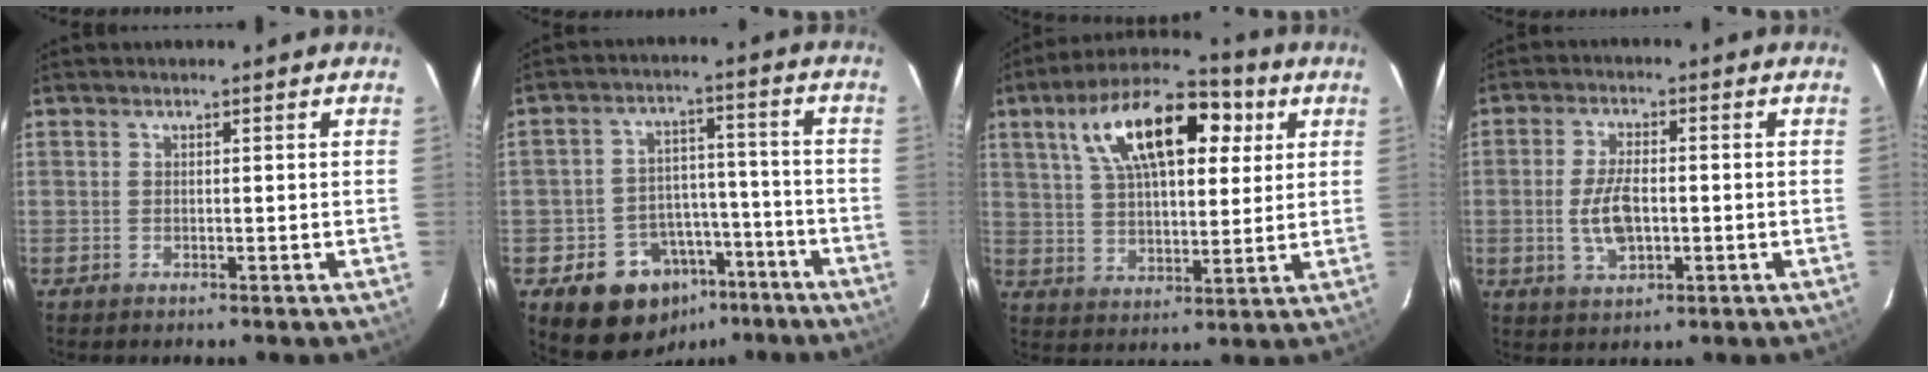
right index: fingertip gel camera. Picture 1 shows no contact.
{"total": 14.0, "force": [-8.2, 10.2, 4.8], "torque": [-0.104, 0.038, -0.097]}
{"total": 19.2, "force": [7.9, 9.0, 15.0], "torque": [-0.279, 0.044, 0.128]}
{"total": 7.2, "force": [-1.0, 3.5, 6.2], "torque": [-0.126, -0.003, -0.015]}